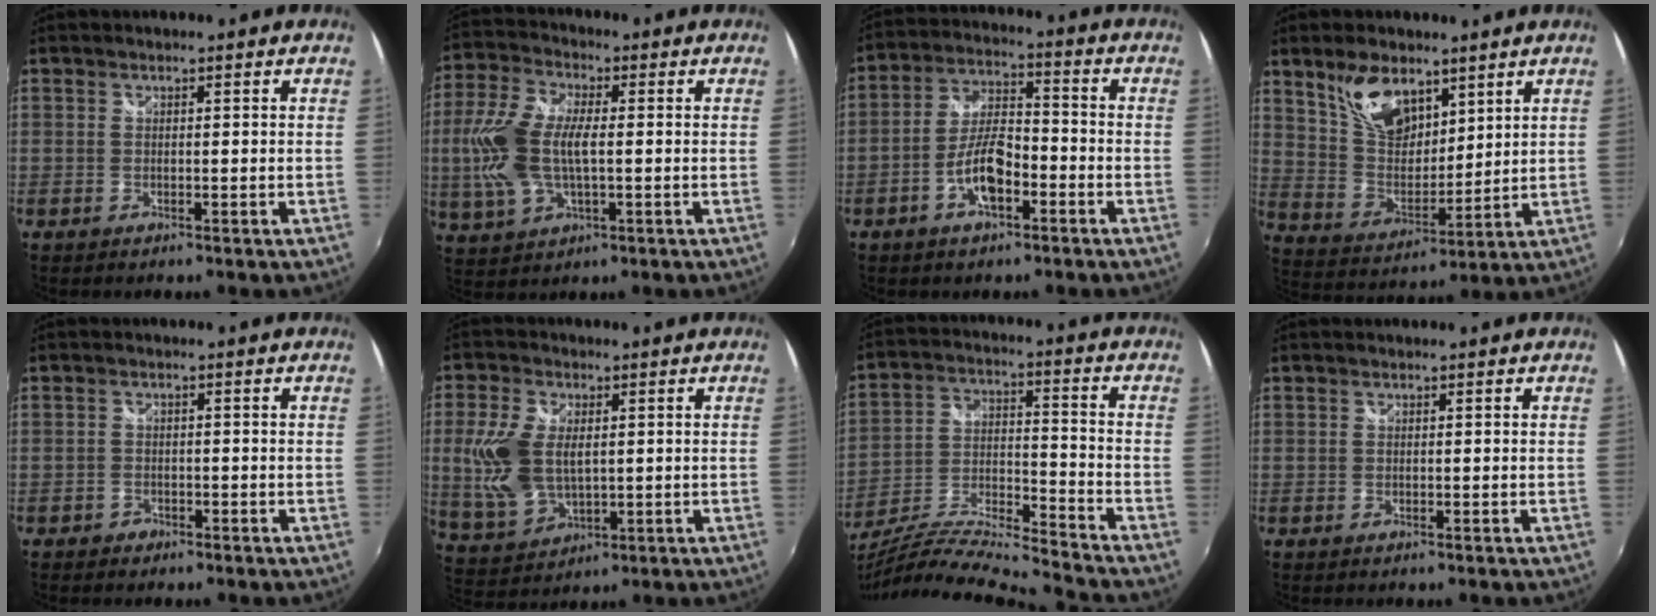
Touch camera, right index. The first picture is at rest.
{"total": 12.8, "force": [-0.4, 6.3, 11.1], "torque": [-0.249, 0.007, -0.006]}
{"total": 8.7, "force": [-4.0, 3.4, 7.0], "torque": [-0.145, 0.011, -0.069]}
{"total": 12.1, "force": [7.6, 6.5, 6.8], "torque": [-0.127, 0.011, 0.153]}
{"total": 2.1, "force": [-1.5, 1.5, 0.2], "torque": [-0.012, 0.002, -0.025]}
{"total": 12.3, "force": [1.1, 7.4, 9.7], "torque": [-0.211, -0.002, 0.033]}
{"total": 15.7, "force": [-14.4, -0.6, 6.3], "torque": [-0.121, -0.022, -0.264]}
{"total": 0.0}